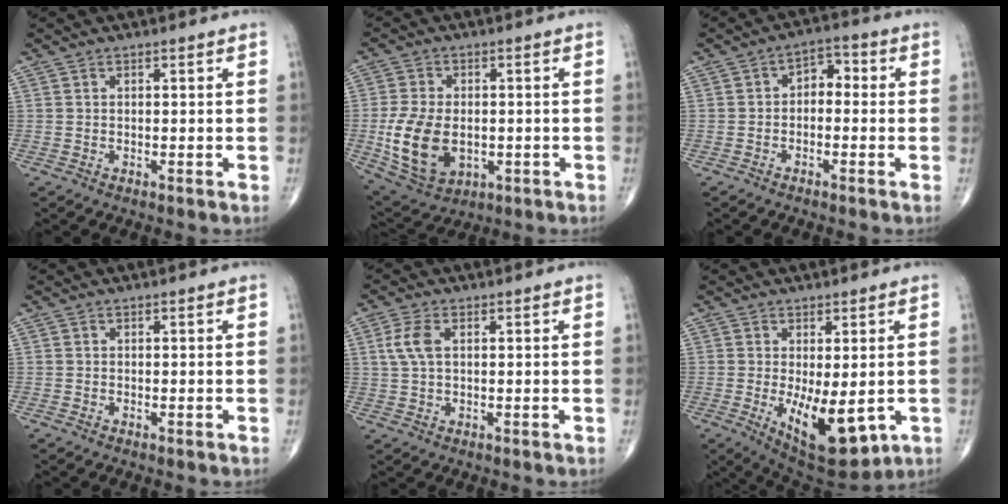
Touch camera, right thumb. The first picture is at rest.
{"total": 13.2, "force": [-2.0, 8.6, 9.8], "torque": [-0.180, -0.005, -0.020]}
{"total": 4.4, "force": [-0.3, 3.0, 3.3], "torque": [-0.031, 0.025, -0.019]}
{"total": 0.0}
{"total": 4.5, "force": [1.1, 2.4, 3.7], "torque": [-0.093, 0.008, 0.020]}
{"total": 12.2, "force": [-2.5, 5.1, 10.8], "torque": [-0.152, -0.024, -0.018]}